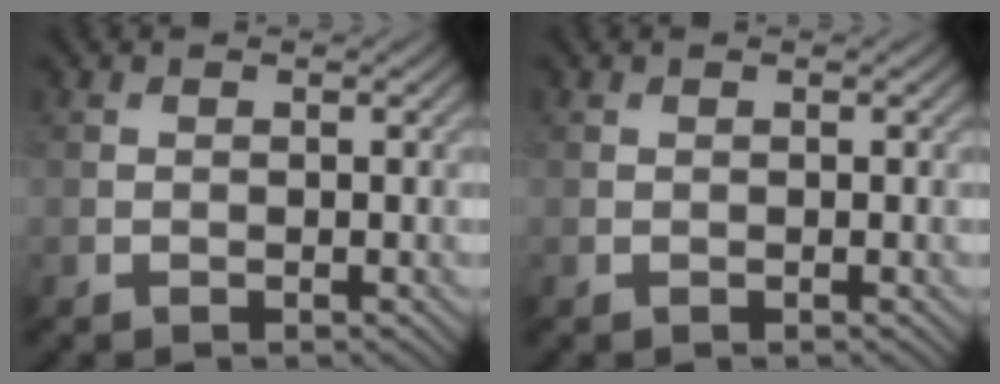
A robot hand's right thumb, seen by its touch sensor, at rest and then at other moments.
{"total": 0.0}